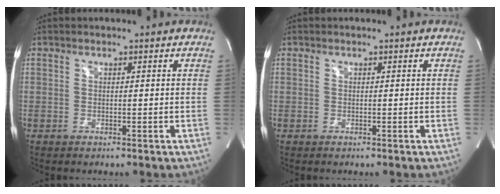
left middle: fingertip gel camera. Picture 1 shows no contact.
{"total": 0.0}